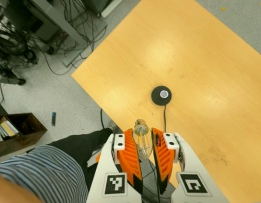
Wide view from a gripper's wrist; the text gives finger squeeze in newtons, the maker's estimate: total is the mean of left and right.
{"total": 21.1, "left": 26.5, "right": 15.6}